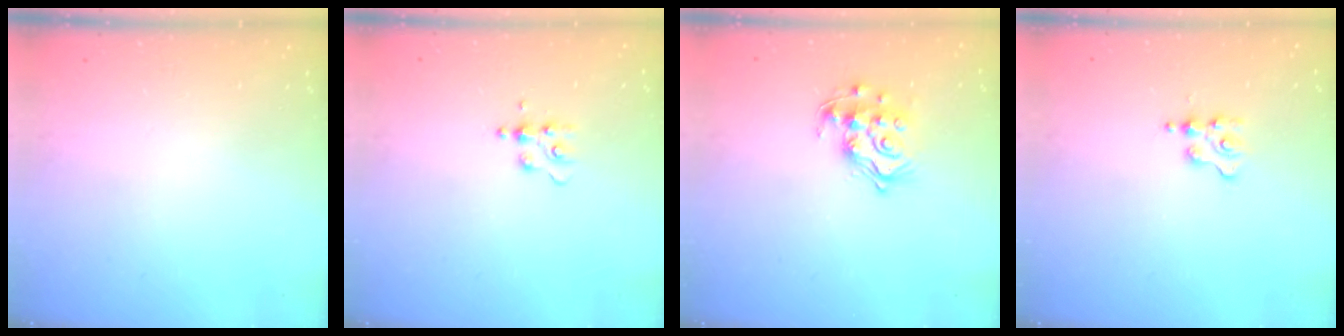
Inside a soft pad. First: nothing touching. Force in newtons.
{"total": 4.4, "press": 4.3, "slide": 0.6}
{"total": 14.1, "press": 14.0, "slide": 1.0}
{"total": 2.4, "press": 2.4, "slide": 0.2}